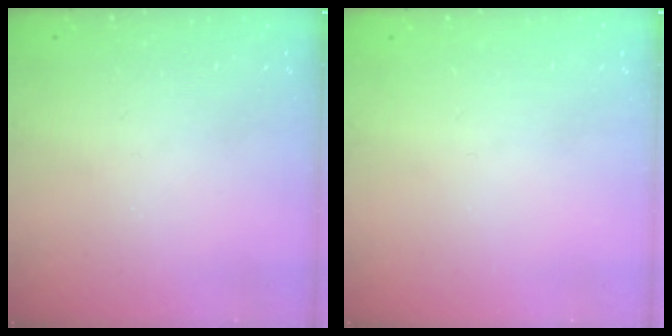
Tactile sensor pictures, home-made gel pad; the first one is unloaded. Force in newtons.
{"total": 0.0}